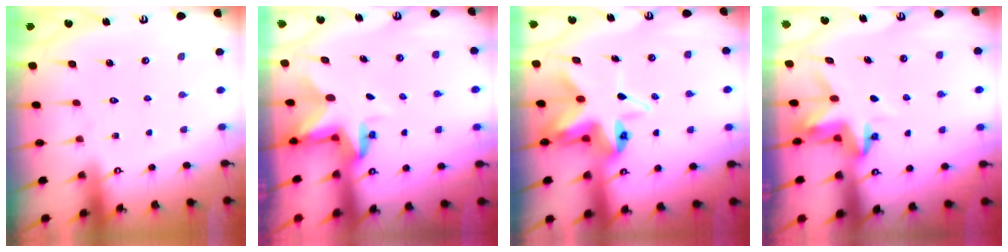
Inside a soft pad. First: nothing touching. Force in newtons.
{"total": 3.2, "press": 3.2, "slide": 0.3}
{"total": 9.9, "press": 9.8, "slide": 1.1}
{"total": 3.7, "press": 3.7, "slide": 0.4}